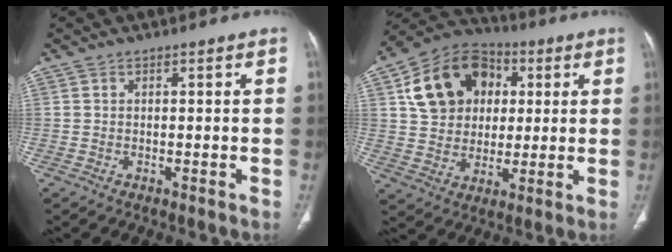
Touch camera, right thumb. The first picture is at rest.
{"total": 17.1, "force": [4.7, 13.4, 9.5], "torque": [-0.139, 0.010, 0.078]}